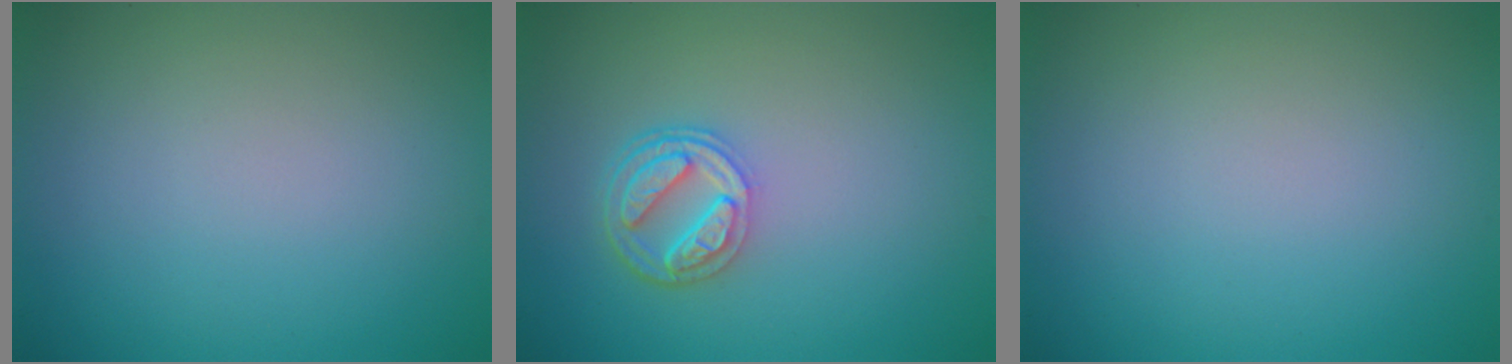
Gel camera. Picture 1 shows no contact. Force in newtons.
{"total": 4.0, "press": 3.1, "slide": 2.5}
{"total": 0.0}